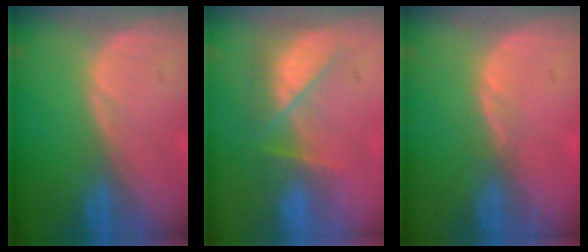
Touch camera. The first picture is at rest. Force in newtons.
{"total": 7.8, "press": 7.0, "slide": 3.4}
{"total": 1.1, "press": 1.0, "slide": 0.5}